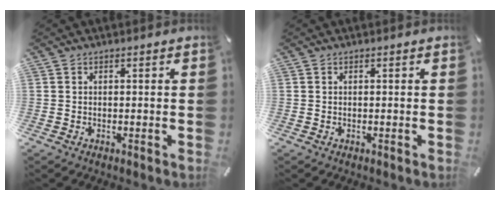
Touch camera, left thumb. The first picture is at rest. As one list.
[{"total": 0.0}]